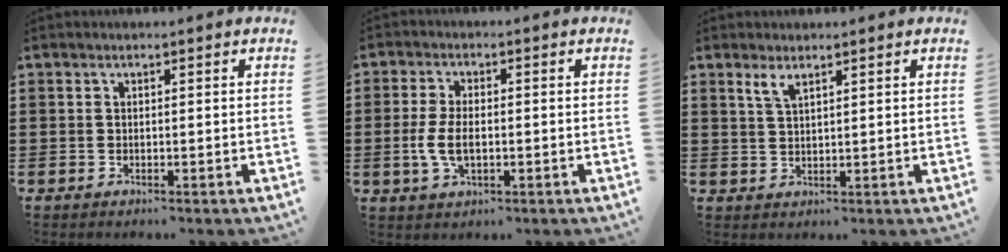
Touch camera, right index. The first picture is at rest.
{"total": 5.2, "force": [-0.7, 2.5, 4.5], "torque": [-0.107, -0.006, -0.019]}
{"total": 2.2, "force": [1.6, 0.5, 1.5], "torque": [-0.033, 0.000, 0.028]}